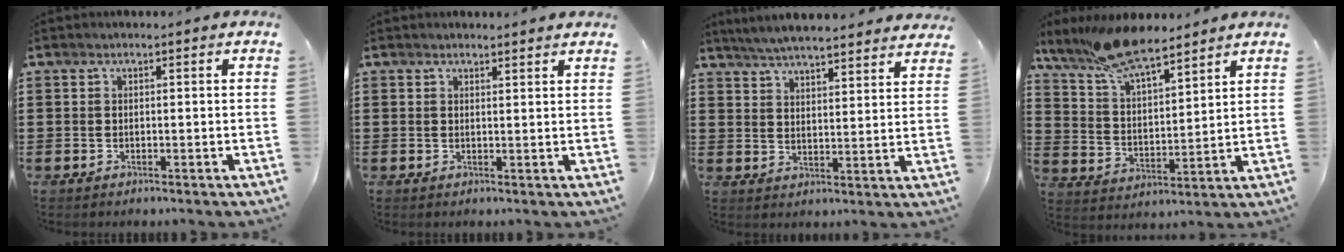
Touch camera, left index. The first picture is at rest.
{"total": 1.4, "force": [1.4, 0.0, 0.1], "torque": [-0.006, -0.001, 0.027]}
{"total": 5.3, "force": [5.2, -0.3, 0.9], "torque": [-0.037, -0.024, 0.094]}
{"total": 11.4, "force": [9.4, 2.9, 5.9], "torque": [-0.140, -0.021, 0.175]}